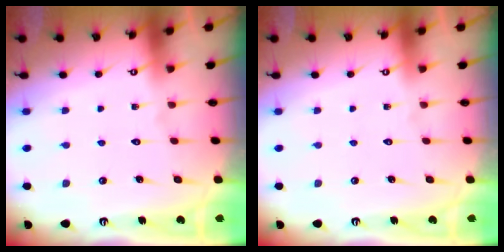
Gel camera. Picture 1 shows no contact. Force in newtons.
{"total": 0.0}